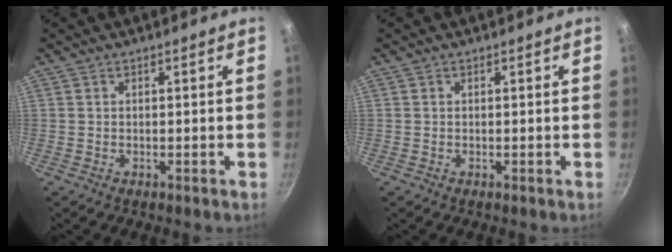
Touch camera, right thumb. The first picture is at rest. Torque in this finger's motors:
{"motor_torque": [0.16, 0.03, 0.04, 0.32, 0.00]}